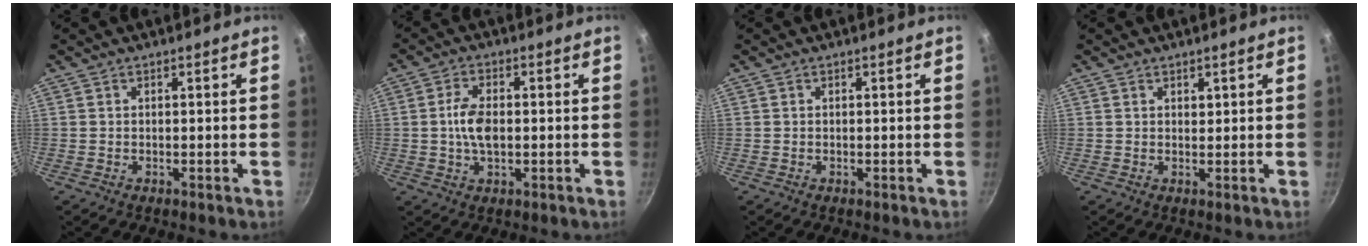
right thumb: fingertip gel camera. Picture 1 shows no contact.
{"total": 6.1, "force": [-0.1, 3.3, 5.1], "torque": [-0.100, 0.007, -0.003]}
{"total": 0.0}
{"total": 0.9, "force": [0.6, 0.5, 0.3], "torque": [0.004, -0.005, 0.010]}